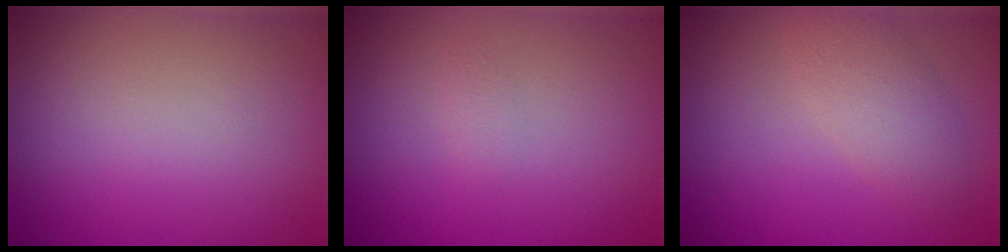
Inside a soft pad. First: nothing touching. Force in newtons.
{"total": 0.6, "press": 0.6, "slide": 0.0}
{"total": 2.9, "press": 2.9, "slide": 0.1}